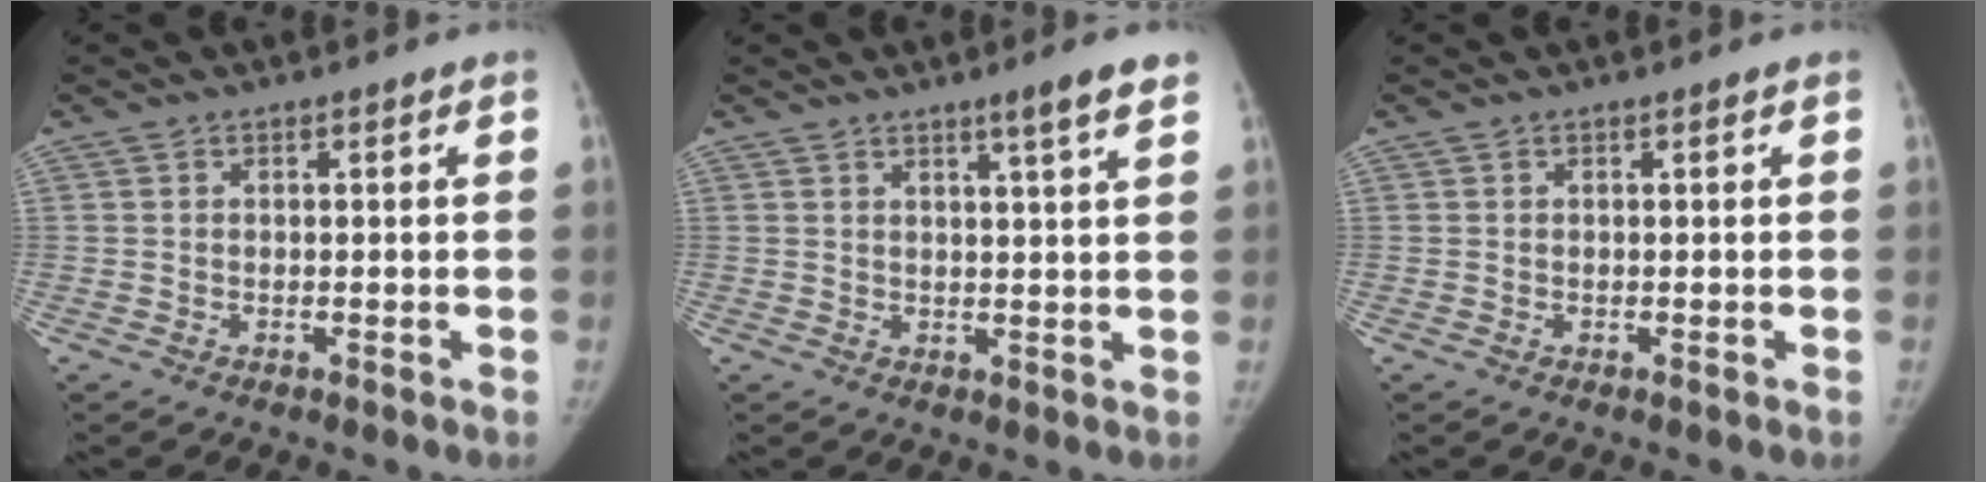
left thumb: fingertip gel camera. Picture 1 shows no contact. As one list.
[{"total": 4.8, "force": [3.2, -0.2, 3.5], "torque": [-0.052, -0.020, 0.048]}, {"total": 0.0}]